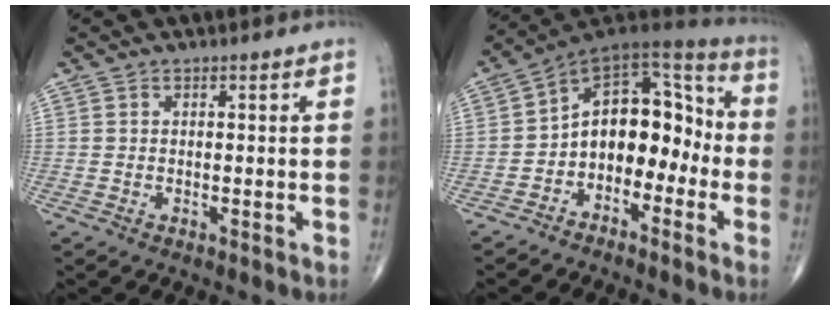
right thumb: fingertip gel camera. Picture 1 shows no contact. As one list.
[{"total": 14.3, "force": [-3.1, 9.4, 10.3], "torque": [-0.108, 0.075, -0.063]}]